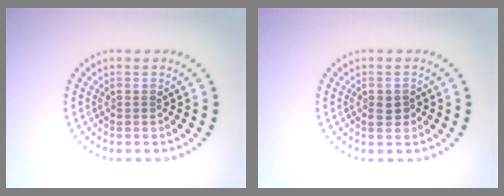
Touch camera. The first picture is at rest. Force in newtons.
{"total": 1.5, "press": 1.5, "slide": 0.1}